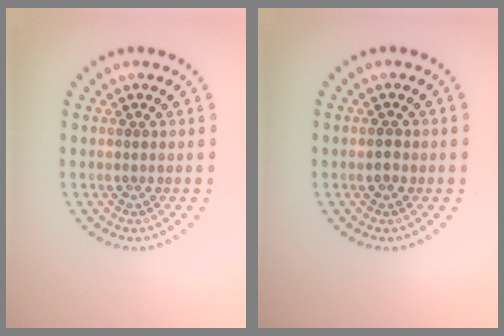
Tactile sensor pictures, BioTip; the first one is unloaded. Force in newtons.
{"total": 1.1, "press": 1.1, "slide": 0.1}